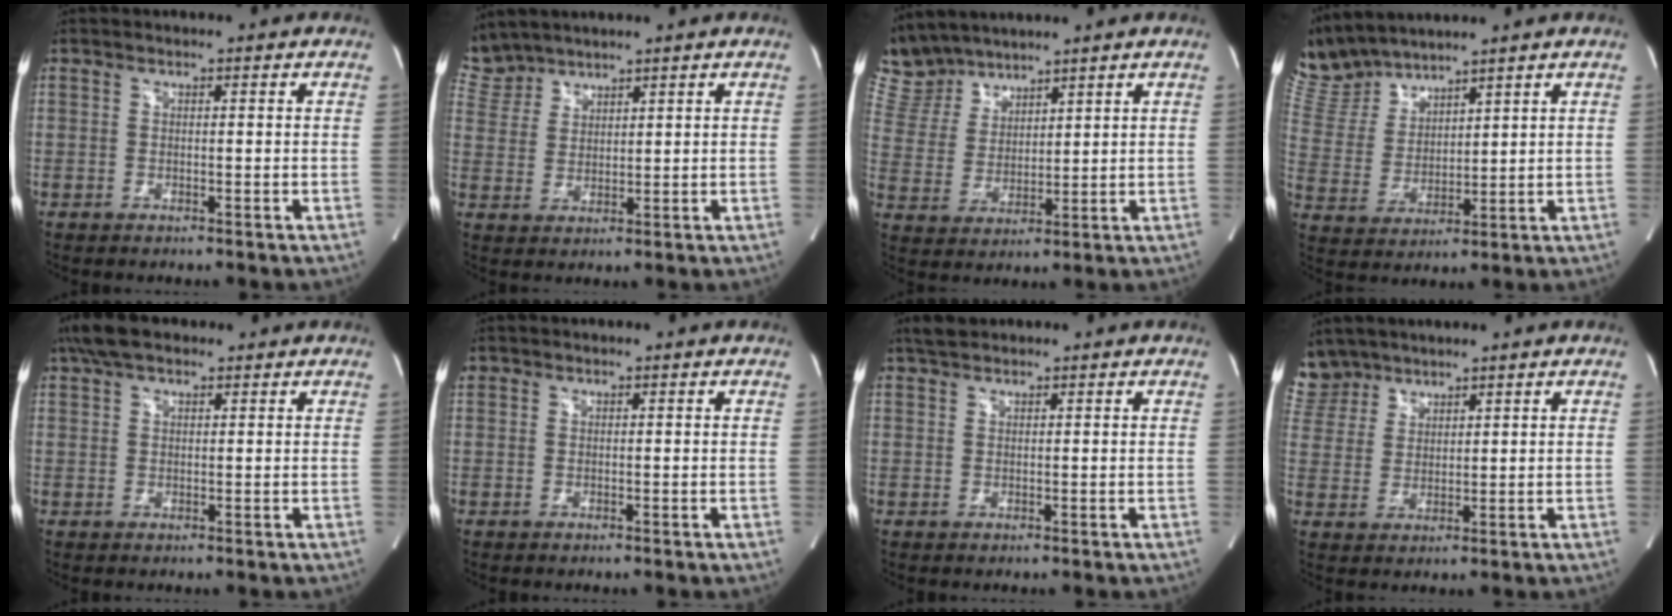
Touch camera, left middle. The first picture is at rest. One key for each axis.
{"total": 5.8, "fx": 5.4, "fy": 2.0, "fz": -0.1, "tx": -0.002, "ty": 0.009, "tz": 0.119}
{"total": 7.9, "fx": 7.6, "fy": 2.2, "fz": 0.5, "tx": -0.028, "ty": 0.015, "tz": 0.169}
{"total": 8.9, "fx": 8.7, "fy": 1.2, "fz": 1.2, "tx": -0.051, "ty": 0.015, "tz": 0.198}
{"total": 5.5, "fx": 4.0, "fy": 2.3, "fz": 2.9, "tx": -0.063, "ty": 0.027, "tz": 0.075}
{"total": 0.7, "fx": 0.4, "fy": 0.6, "fz": 0.1, "tx": 0.001, "ty": 0.011, "tz": 0.007}
{"total": 2.1, "fx": 1.9, "fy": 0.7, "fz": 0.7, "tx": -0.016, "ty": 0.012, "tz": 0.036}
{"total": 7.3, "fx": 6.2, "fy": 3.8, "fz": -0.1, "tx": -0.003, "ty": 0.009, "tz": 0.133}